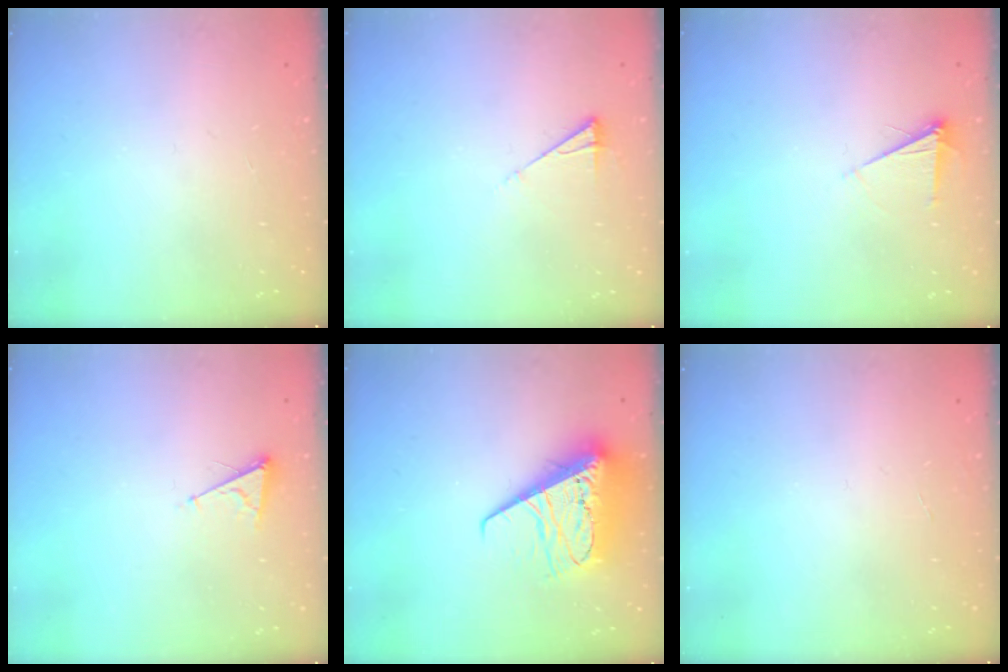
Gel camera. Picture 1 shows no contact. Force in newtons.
{"total": 5.7, "press": 5.7, "slide": 0.7}
{"total": 5.4, "press": 5.4, "slide": 0.7}
{"total": 3.6, "press": 3.6, "slide": 0.4}
{"total": 12.4, "press": 12.4, "slide": 0.8}
{"total": 0.0}